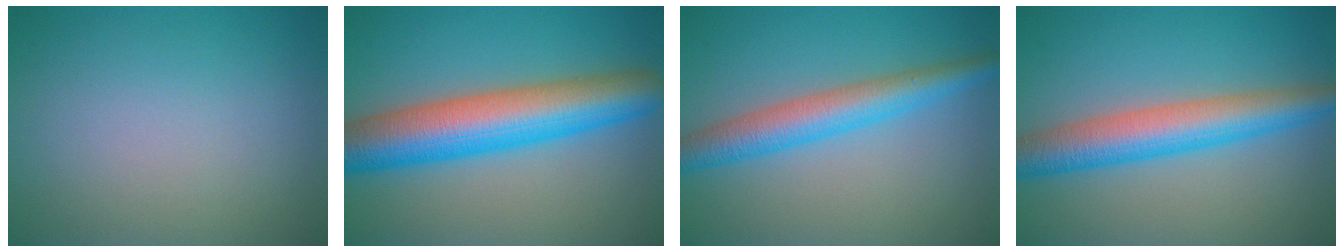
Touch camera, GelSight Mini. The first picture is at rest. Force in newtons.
{"total": 10.0, "press": 10.0, "slide": 0.2}
{"total": 4.9, "press": 4.9, "slide": 0.2}
{"total": 6.6, "press": 6.6, "slide": 0.1}